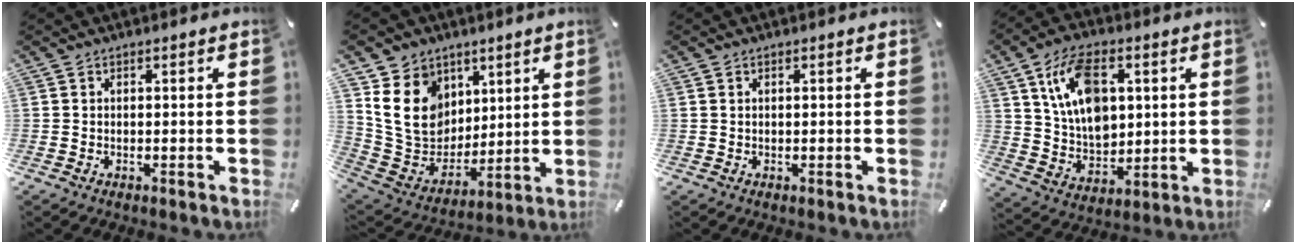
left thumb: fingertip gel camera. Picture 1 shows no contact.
{"total": 15.9, "force": [5.1, 13.6, 6.6], "torque": [-0.129, -0.021, 0.106]}
{"total": 0.0}
{"total": 13.8, "force": [4.5, 9.7, 8.7], "torque": [-0.163, 0.000, 0.084]}